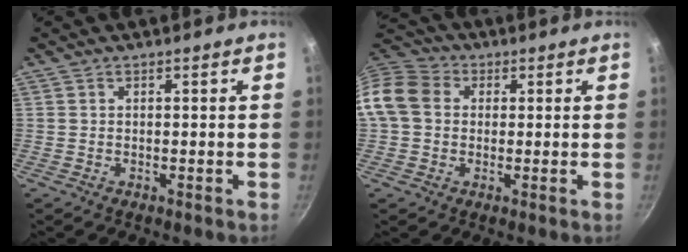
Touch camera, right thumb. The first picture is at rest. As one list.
[{"total": 11.7, "force": [1.0, 9.6, 6.5], "torque": [-0.109, 0.027, -0.001]}]